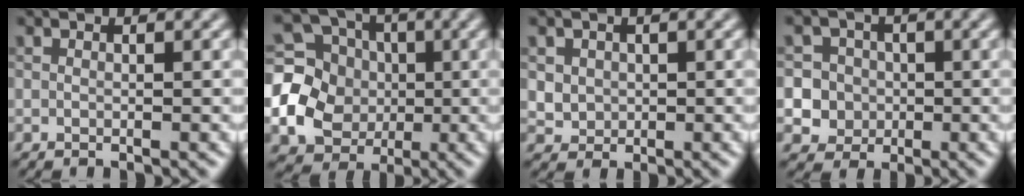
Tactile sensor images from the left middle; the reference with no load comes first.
{"total": 7.6, "force": [-0.6, 6.8, 3.3], "torque": [-0.062, -0.008, -0.028]}
{"total": 2.1, "force": [0.5, 1.9, 0.7], "torque": [-0.020, -0.004, 0.025]}
{"total": 7.2, "force": [0.0, 7.0, 1.8], "torque": [-0.034, 0.022, -0.011]}